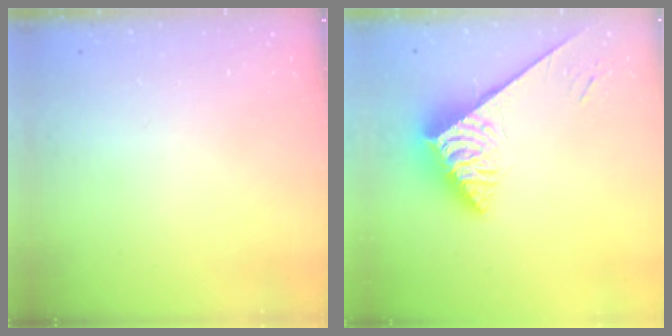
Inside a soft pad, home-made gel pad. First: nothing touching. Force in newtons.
{"total": 5.6, "press": 5.6, "slide": 0.4}